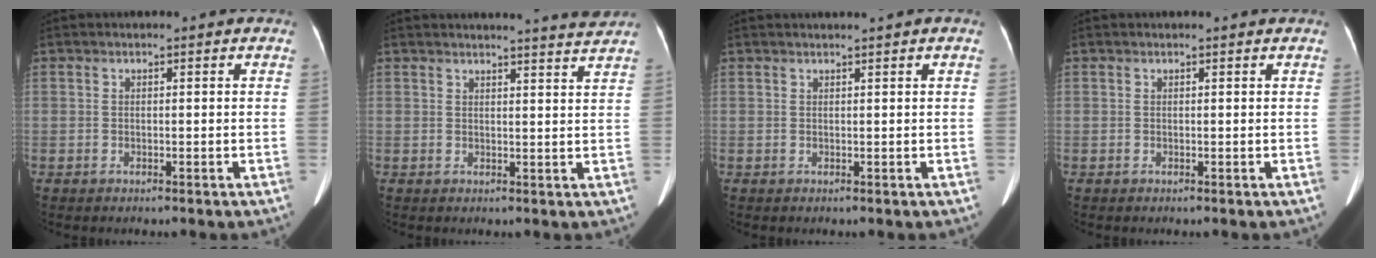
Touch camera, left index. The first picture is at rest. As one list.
[{"total": 5.2, "force": [5.0, -1.1, 1.0], "torque": [-0.017, -0.012, 0.050]}, {"total": 1.5, "force": [1.2, -0.3, 0.8], "torque": [-0.008, 0.014, 0.025]}, {"total": 0.7, "force": [0.7, 0.0, 0.2], "torque": [-0.007, -0.001, 0.004]}]